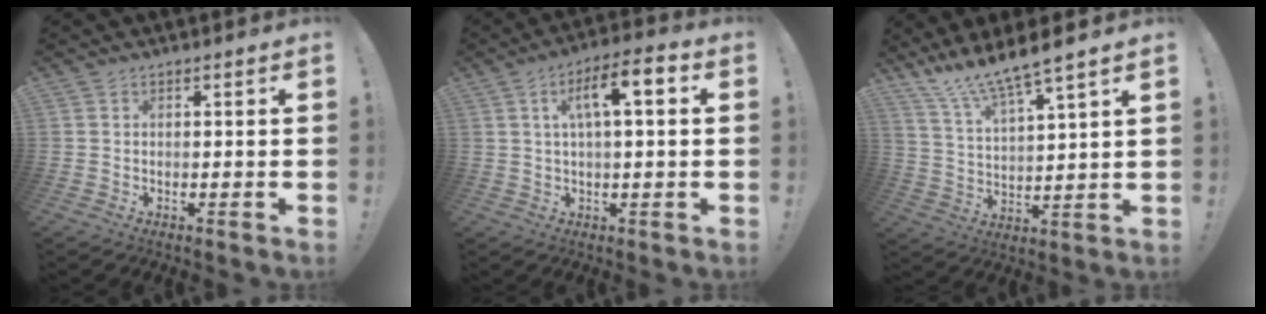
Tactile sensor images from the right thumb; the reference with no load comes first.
{"total": 9.4, "force": [2.1, 2.8, 8.7], "torque": [-0.144, 0.008, 0.030]}
{"total": 9.9, "force": [9.0, -0.4, 4.1], "torque": [-0.098, -0.066, 0.157]}